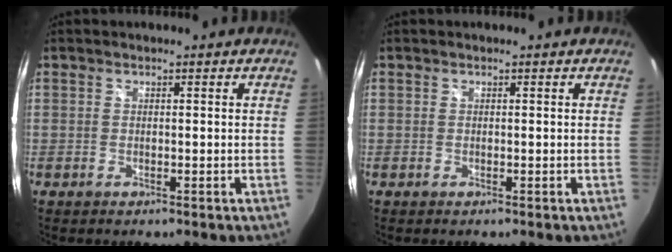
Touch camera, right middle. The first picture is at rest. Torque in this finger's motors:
{"motor_torque": [-0.09, -0.09, 0.00, -0.01]}